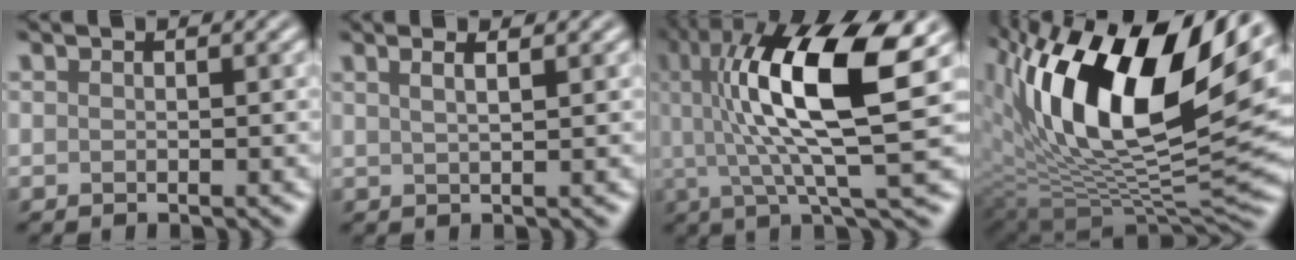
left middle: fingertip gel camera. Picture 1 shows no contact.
{"total": 3.1, "force": [1.7, 1.3, 2.3], "torque": [-0.007, 0.013, -0.007]}
{"total": 12.7, "force": [3.3, 3.2, 11.8], "torque": [-0.200, 0.012, 0.058]}
{"total": 16.6, "force": [6.2, 7.2, 13.6], "torque": [-0.236, 0.011, 0.096]}